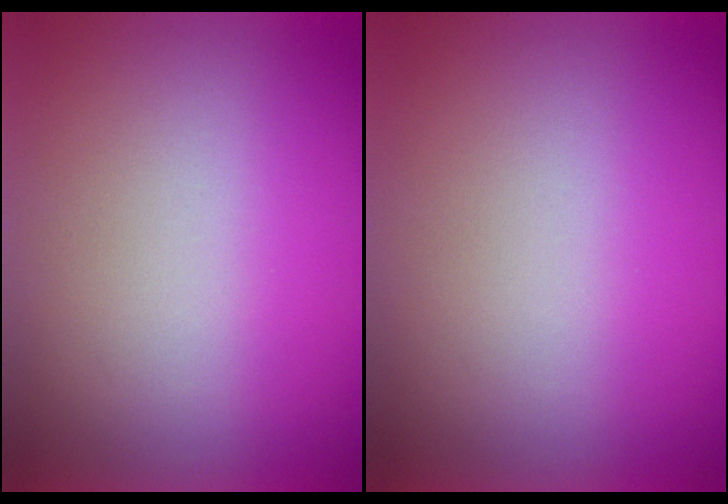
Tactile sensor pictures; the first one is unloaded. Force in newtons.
{"total": 0.0}